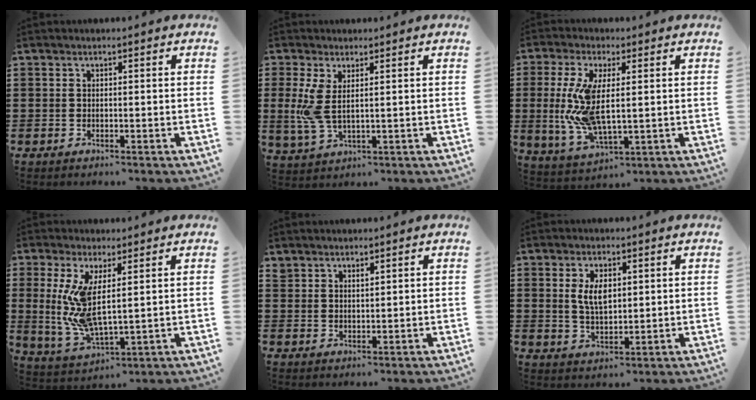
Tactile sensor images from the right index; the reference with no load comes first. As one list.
[{"total": 4.9, "force": [1.2, 1.6, 4.5], "torque": [-0.120, -0.011, 0.016]}, {"total": 9.8, "force": [0.6, 4.0, 9.0], "torque": [-0.207, -0.013, 0.008]}, {"total": 8.2, "force": [2.4, 2.8, 7.3], "torque": [-0.167, -0.018, 0.043]}, {"total": 1.9, "force": [1.8, 0.4, 0.1], "torque": [-0.004, 0.004, 0.035]}, {"total": 4.8, "force": [1.4, 2.3, 3.9], "torque": [-0.076, 0.004, 0.021]}]